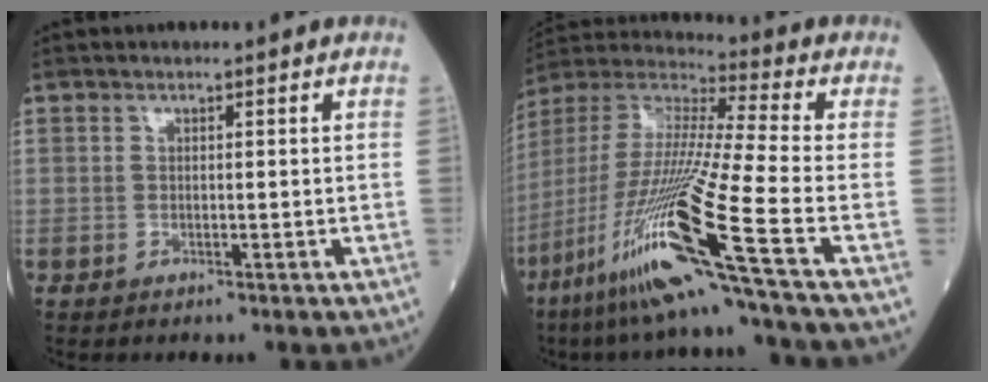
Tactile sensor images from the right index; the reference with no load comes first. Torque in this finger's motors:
{"motor_torque": [2.12, -0.02, 1.05, 0.21]}